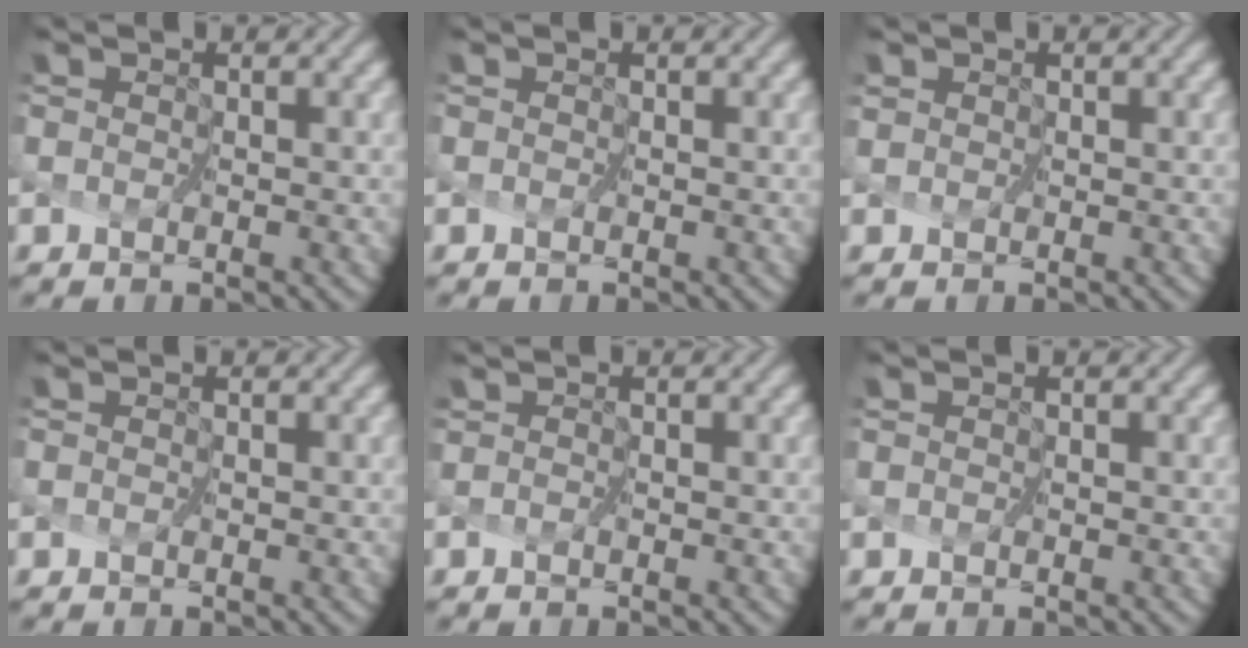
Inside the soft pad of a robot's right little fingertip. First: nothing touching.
{"total": 0.0}
{"total": 0.6, "force": [0.3, -0.1, -0.4], "torque": [0.012, -0.001, 0.007]}
{"total": 0.0}
{"total": 0.0}
{"total": 0.0}